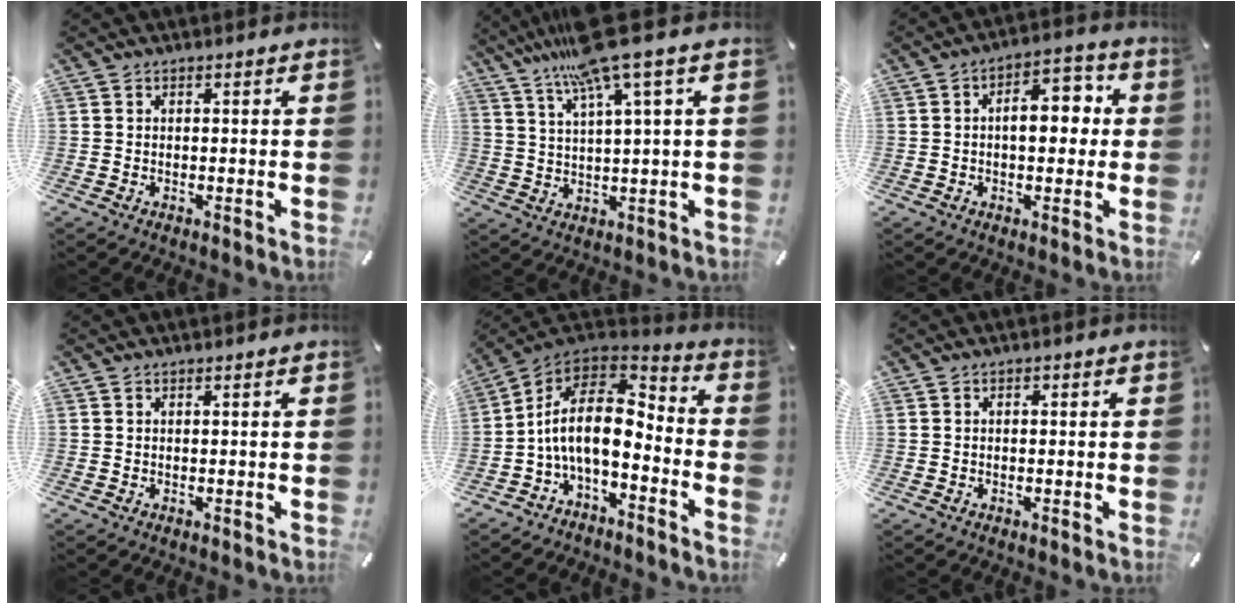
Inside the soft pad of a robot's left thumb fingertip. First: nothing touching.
{"total": 12.4, "force": [8.1, 0.9, 9.3], "torque": [-0.188, -0.033, 0.141]}
{"total": 9.2, "force": [0.4, 5.3, 7.5], "torque": [-0.085, -0.002, -0.003]}
{"total": 0.0}
{"total": 14.5, "force": [-1.3, 8.3, 11.8], "torque": [-0.258, -0.003, -0.025]}
{"total": 0.5, "force": [-0.1, 0.4, 0.3], "torque": [-0.007, 0.002, -0.003]}